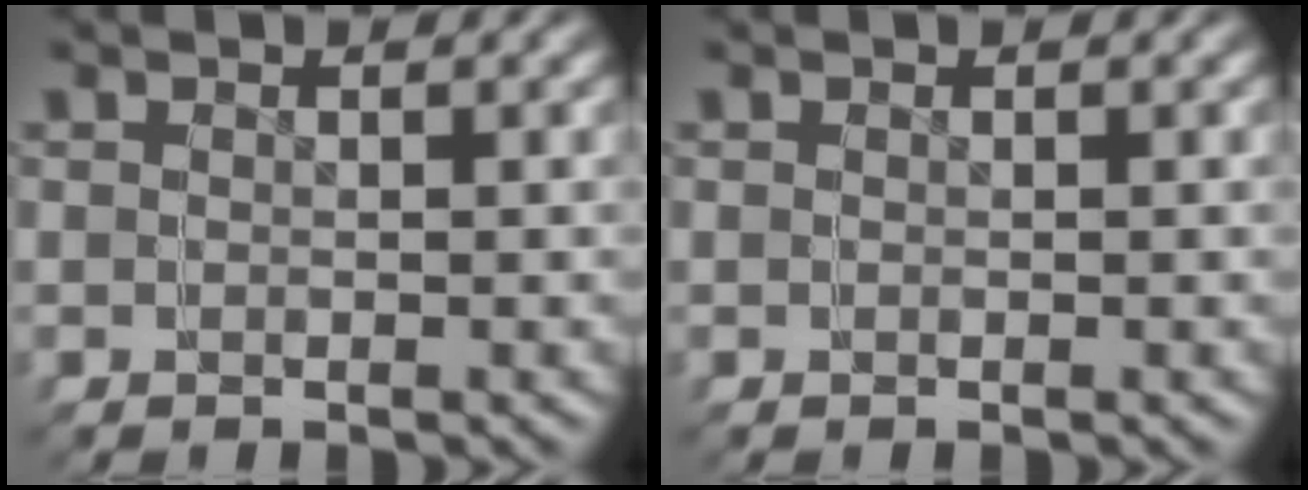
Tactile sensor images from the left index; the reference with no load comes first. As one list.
[{"total": 0.0}]